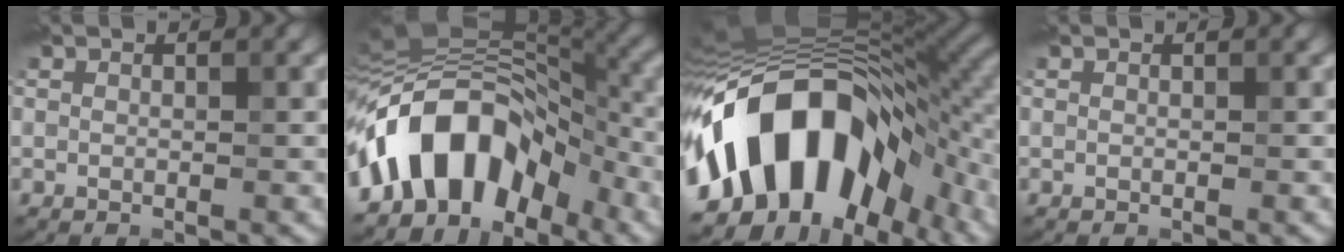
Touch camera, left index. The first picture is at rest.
{"total": 12.1, "force": [-5.5, 6.9, 8.3], "torque": [-0.129, 0.031, -0.110]}
{"total": 17.0, "force": [-5.5, 9.8, 12.7], "torque": [-0.204, 0.019, -0.111]}
{"total": 0.0}